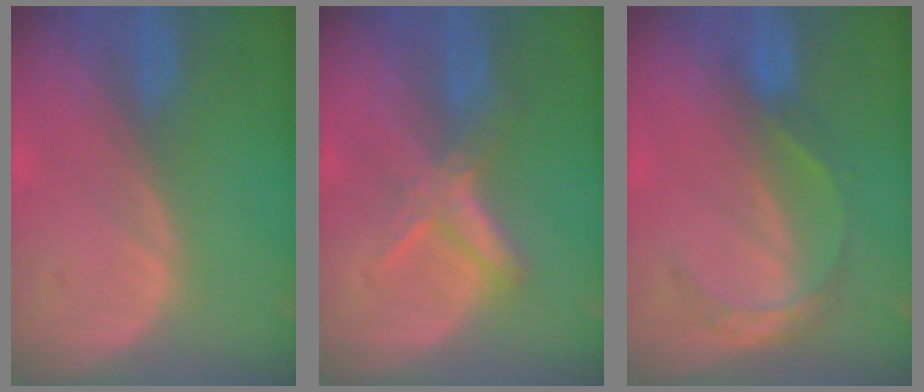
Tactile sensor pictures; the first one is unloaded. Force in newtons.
{"total": 6.2, "press": 5.5, "slide": 2.7}
{"total": 4.6, "press": 4.2, "slide": 1.9}